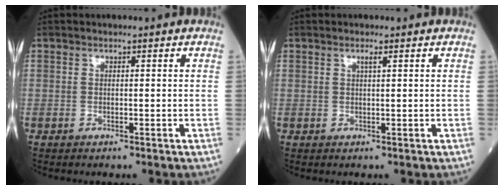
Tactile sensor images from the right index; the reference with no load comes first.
{"total": 0.9, "force": [0.5, 0.0, 0.7], "torque": [-0.015, 0.000, 0.008]}